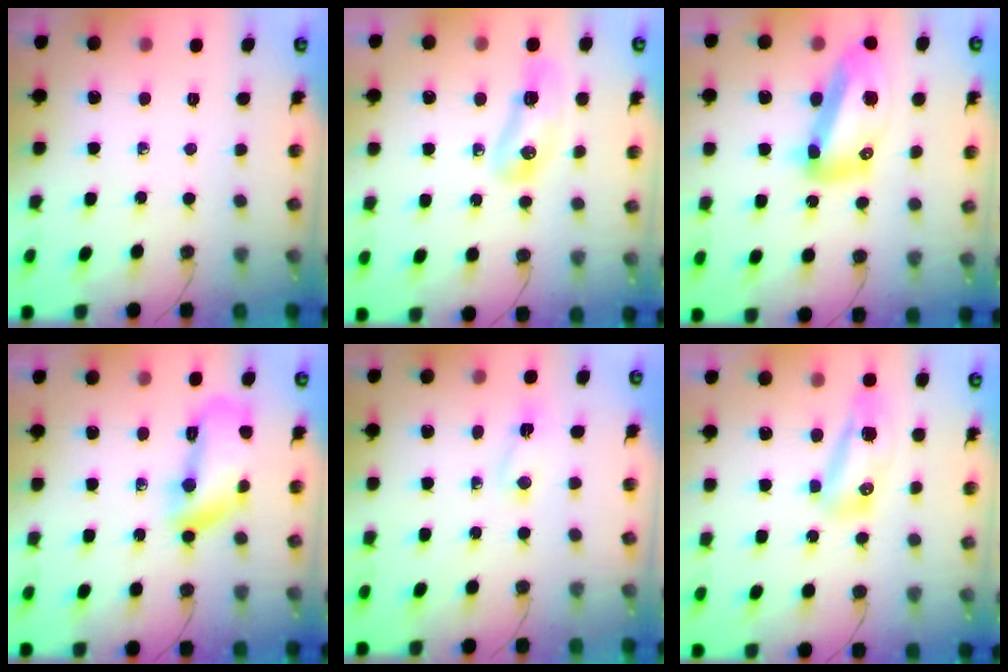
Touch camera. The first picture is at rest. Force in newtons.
{"total": 8.6, "press": 8.6, "slide": 1.0}
{"total": 16.0, "press": 15.9, "slide": 1.8}
{"total": 14.3, "press": 14.2, "slide": 1.3}
{"total": 2.4, "press": 2.1, "slide": 1.1}
{"total": 23.5, "press": 13.2, "slide": 19.4}